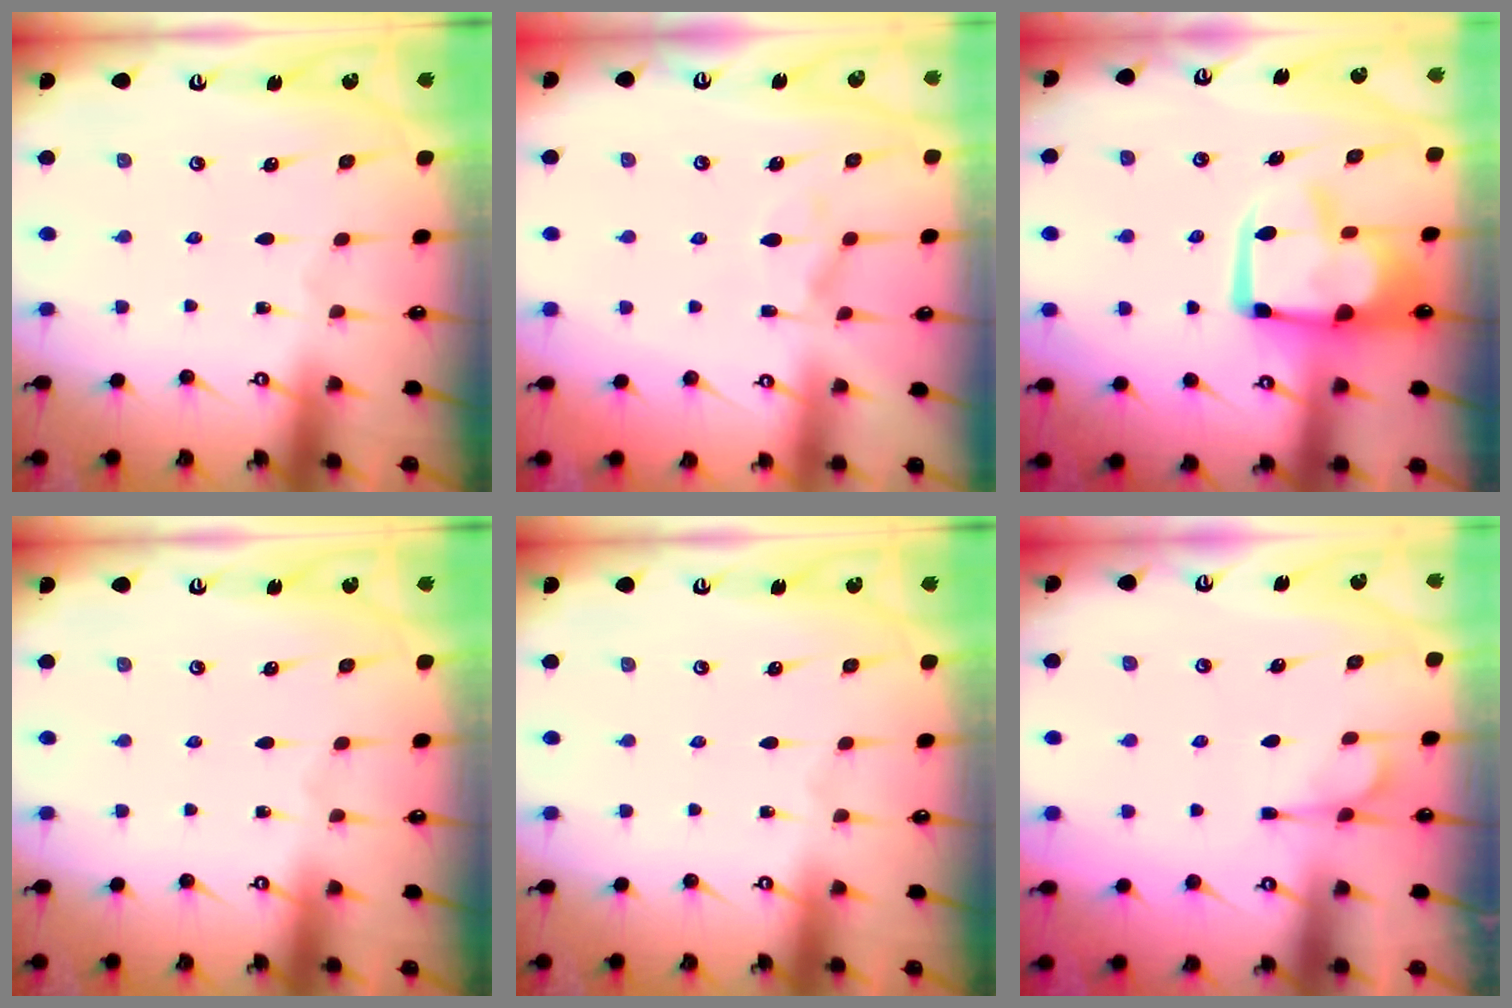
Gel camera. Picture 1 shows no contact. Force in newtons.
{"total": 1.4, "press": 0.3, "slide": 1.3}
{"total": 8.4, "press": 8.3, "slide": 1.2}
{"total": 0.0}
{"total": 0.0}
{"total": 1.6, "press": 1.0, "slide": 1.2}